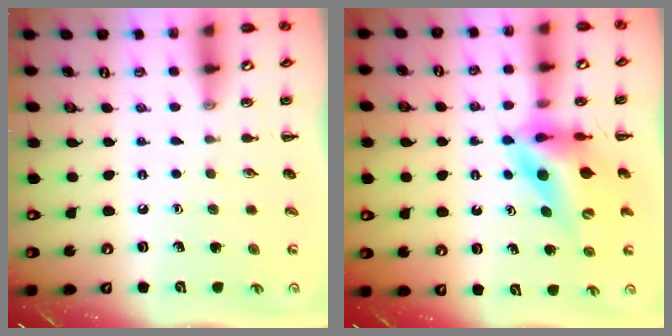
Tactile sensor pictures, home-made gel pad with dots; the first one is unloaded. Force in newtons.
{"total": 11.1, "press": 10.5, "slide": 3.6}